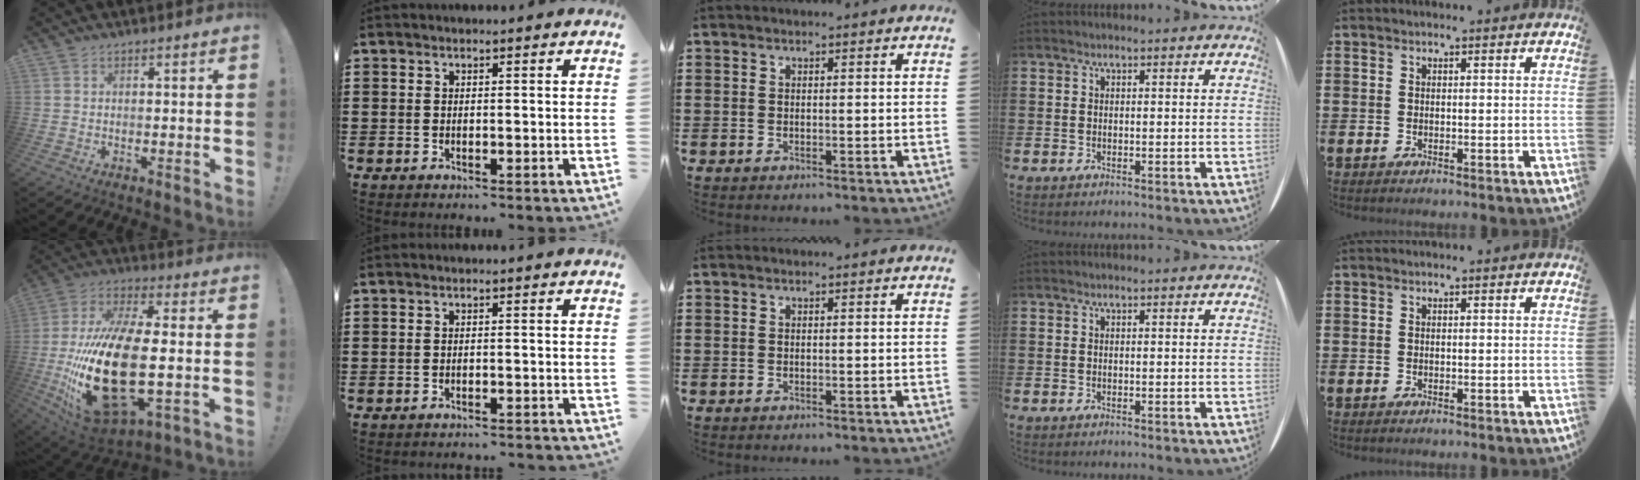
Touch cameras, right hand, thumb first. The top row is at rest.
{"thumb": {"total": 29.1, "force": [-2.9, 13.5, 25.6], "torque": [-0.524, 0.000, -0.037]}, "index": {"total": 1.2, "force": [-1.2, 0.0, 0.2], "torque": [-0.006, 0.002, -0.025]}}